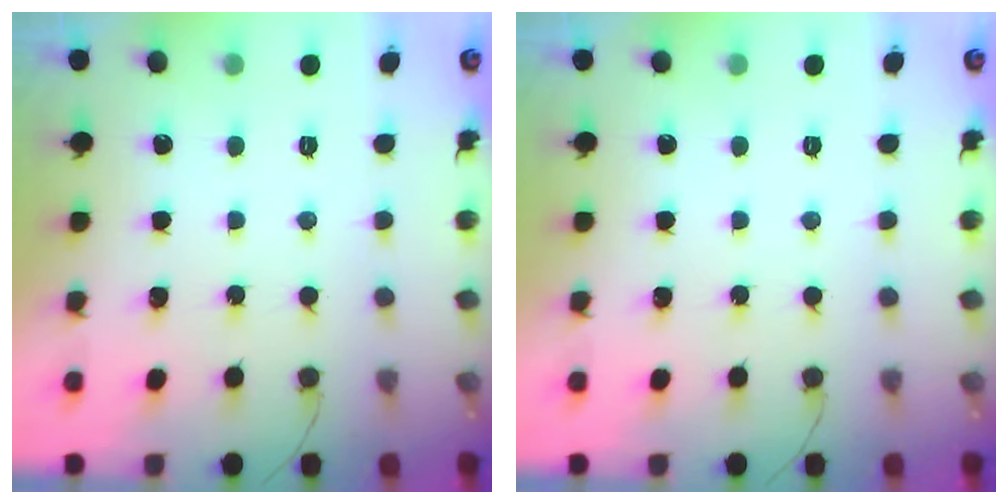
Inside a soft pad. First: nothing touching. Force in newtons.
{"total": 0.0}